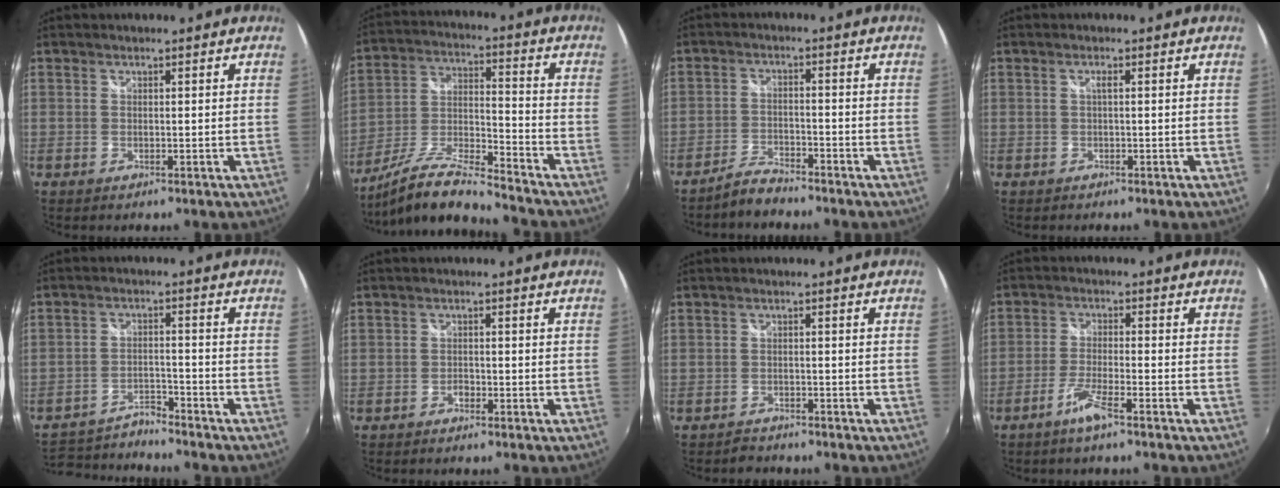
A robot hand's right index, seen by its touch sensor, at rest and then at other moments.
{"total": 14.2, "force": [-12.3, 1.2, 6.9], "torque": [-0.147, -0.013, -0.233]}
{"total": 4.3, "force": [-3.9, 0.9, 1.5], "torque": [-0.044, 0.000, -0.076]}
{"total": 0.9, "force": [0.1, 0.0, 0.9], "torque": [-0.016, 0.002, -0.001]}
{"total": 8.3, "force": [-8.2, 0.8, 1.2], "torque": [-0.040, 0.007, -0.143]}
{"total": 1.2, "force": [-0.9, 0.7, 0.4], "torque": [-0.009, 0.001, -0.015]}
{"total": 2.0, "force": [-1.9, 0.7, -0.2], "torque": [-0.003, 0.001, -0.033]}
{"total": 4.7, "force": [-3.2, 0.0, 3.4], "torque": [-0.081, -0.003, -0.065]}